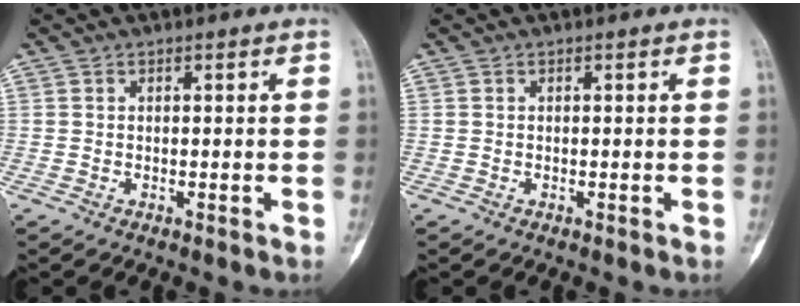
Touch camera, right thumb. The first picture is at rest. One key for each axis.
{"total": 0.0}